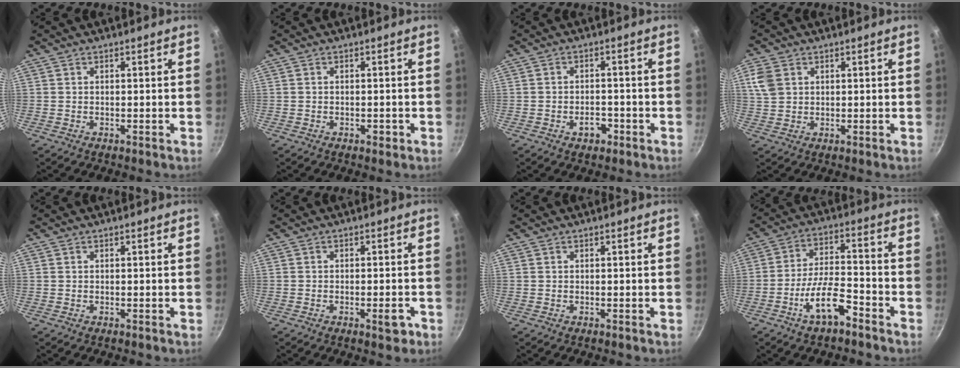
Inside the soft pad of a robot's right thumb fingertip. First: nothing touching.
{"total": 1.4, "force": [-0.6, 0.8, 0.9], "torque": [-0.012, 0.004, -0.009]}
{"total": 3.5, "force": [-1.8, 2.3, 2.0], "torque": [-0.015, 0.017, -0.024]}
{"total": 5.3, "force": [1.8, 4.1, 2.9], "torque": [-0.049, 0.000, 0.038]}
{"total": 0.0}
{"total": 3.2, "force": [-1.5, 1.2, 2.5], "torque": [-0.023, 0.014, -0.016]}
{"total": 0.0}
{"total": 9.9, "force": [-5.6, 3.5, 7.3], "torque": [-0.123, 0.045, -0.102]}